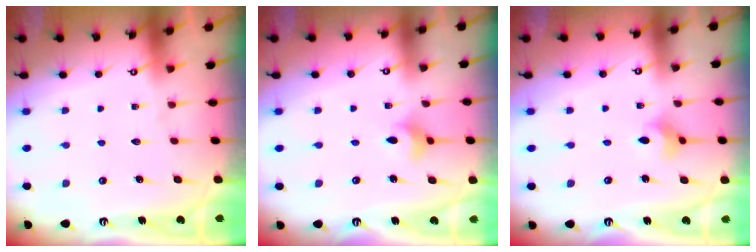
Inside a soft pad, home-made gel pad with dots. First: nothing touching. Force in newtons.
{"total": 4.3, "press": 4.2, "slide": 0.7}
{"total": 3.7, "press": 3.7, "slide": 0.6}